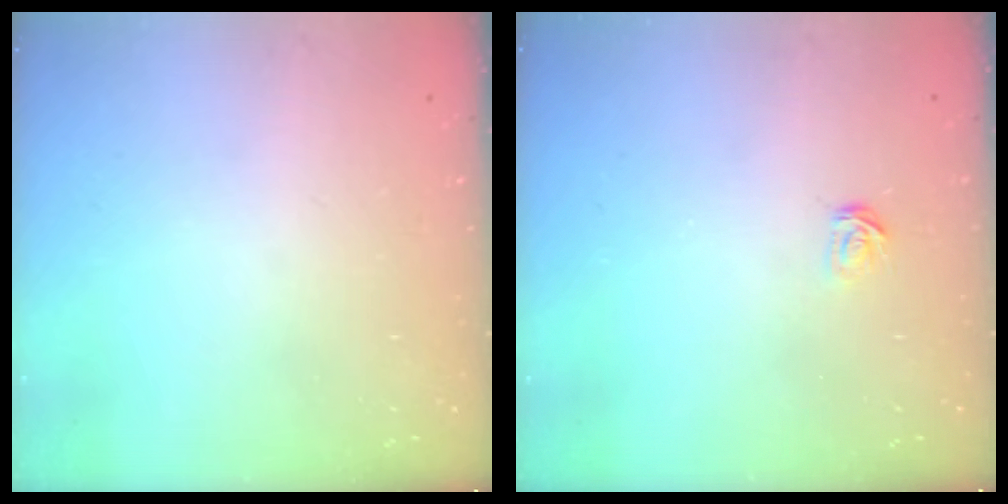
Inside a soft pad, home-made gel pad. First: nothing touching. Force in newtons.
{"total": 3.1, "press": 3.1, "slide": 0.3}